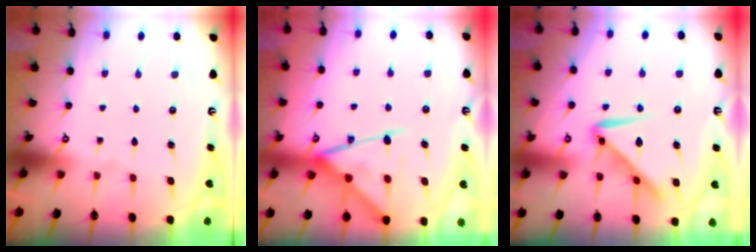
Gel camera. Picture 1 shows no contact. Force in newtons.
{"total": 14.9, "press": 14.9, "slide": 1.2}
{"total": 12.2, "press": 12.2, "slide": 0.7}